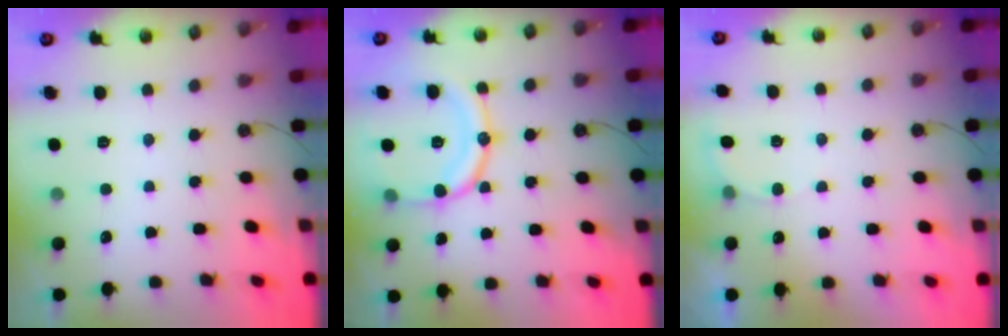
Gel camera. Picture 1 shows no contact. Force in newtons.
{"total": 15.4, "press": 15.4, "slide": 0.7}
{"total": 4.0, "press": 3.9, "slide": 0.9}